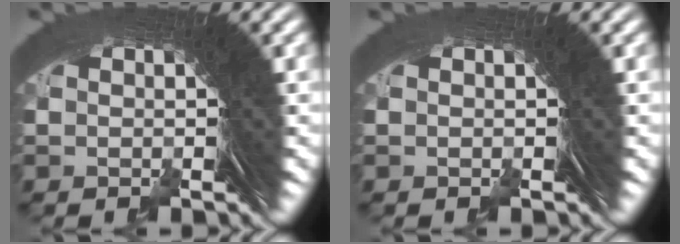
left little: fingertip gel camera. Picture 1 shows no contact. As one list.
[{"total": 0.0}]